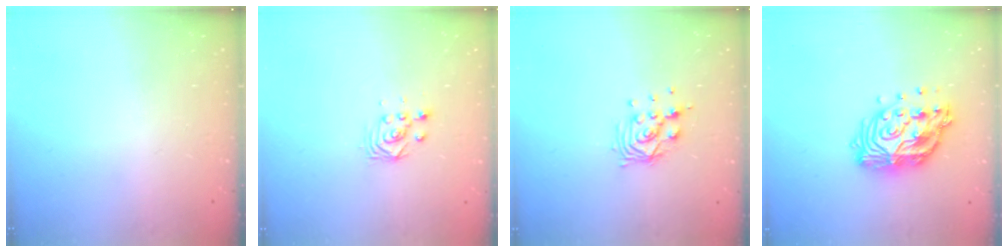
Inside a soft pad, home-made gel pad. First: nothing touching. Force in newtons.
{"total": 3.0, "press": 2.9, "slide": 0.3}
{"total": 8.9, "press": 8.9, "slide": 0.7}
{"total": 15.0, "press": 14.9, "slide": 1.3}